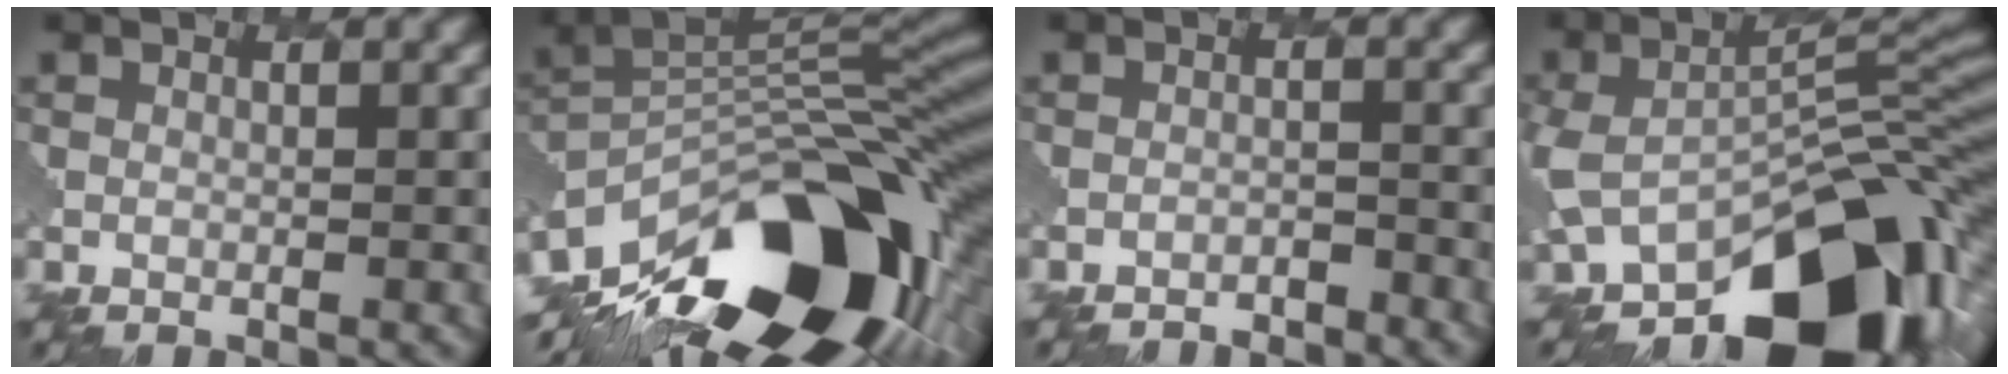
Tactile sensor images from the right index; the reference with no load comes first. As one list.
[{"total": 17.2, "force": [-8.9, 8.1, 12.3], "torque": [-0.206, -0.006, -0.149]}, {"total": 2.9, "force": [-2.9, 0.1, 0.3], "torque": [0.000, 0.000, -0.044]}, {"total": 14.2, "force": [-7.3, 7.4, 9.7], "torque": [-0.144, -0.009, -0.115]}]